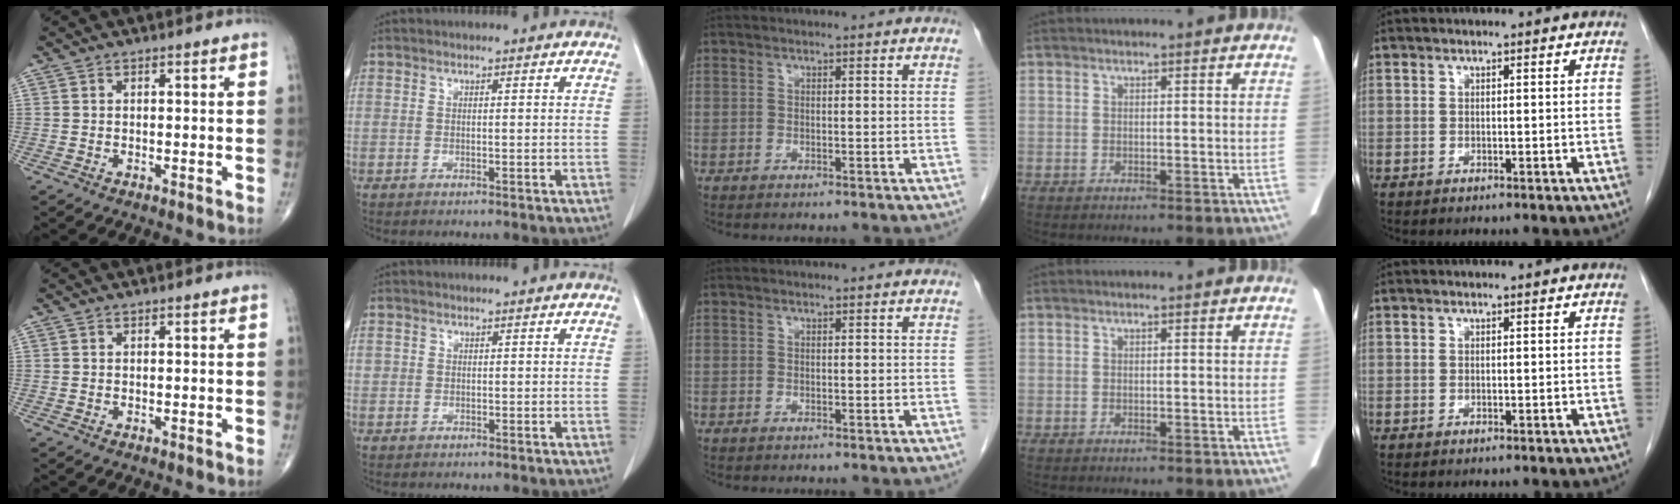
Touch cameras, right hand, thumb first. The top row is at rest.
{"index": {"total": 0.8, "force": [0.0, 0.7, 0.1], "torque": [0.007, 0.008, 0.000]}}